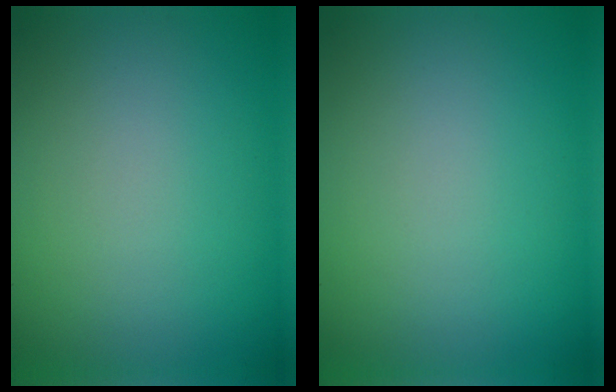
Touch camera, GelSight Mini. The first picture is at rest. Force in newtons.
{"total": 0.0}